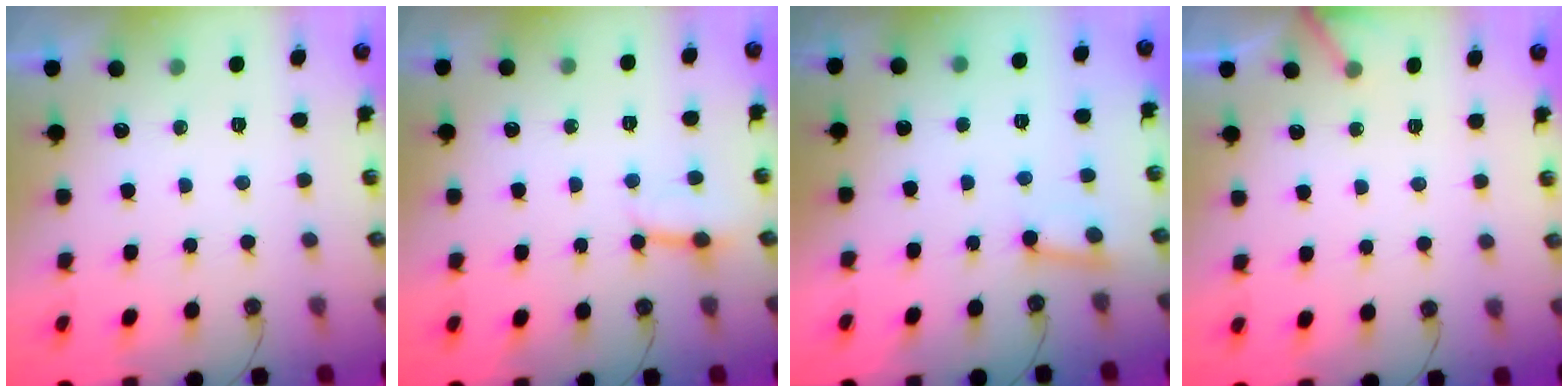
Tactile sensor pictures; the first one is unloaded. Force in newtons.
{"total": 3.3, "press": 3.3, "slide": 0.4}
{"total": 3.3, "press": 3.3, "slide": 0.4}
{"total": 2.8, "press": 2.8, "slide": 0.2}